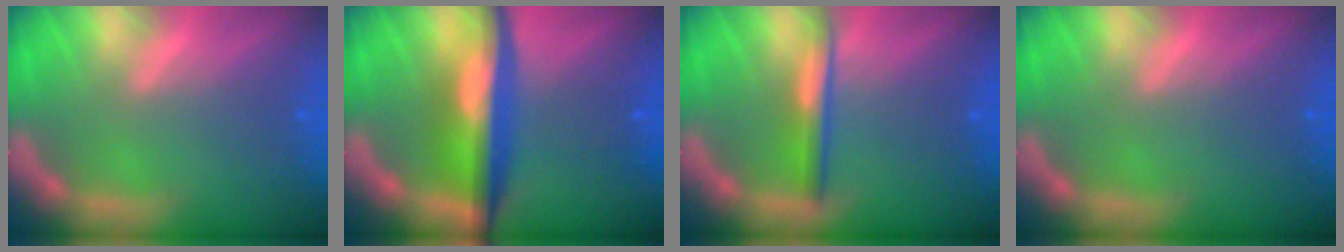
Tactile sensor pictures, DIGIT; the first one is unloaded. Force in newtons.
{"total": 7.4}
{"total": 3.0}
{"total": 0.0}